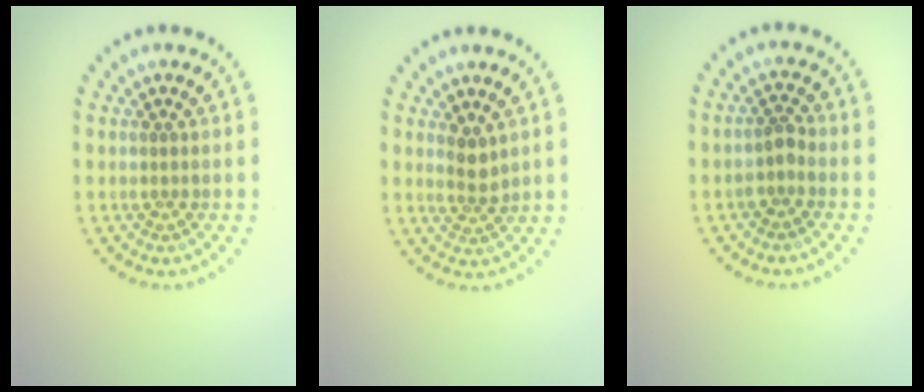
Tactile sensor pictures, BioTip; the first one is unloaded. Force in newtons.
{"total": 1.6, "press": 1.4, "slide": 0.8}
{"total": 1.3, "press": 1.1, "slide": 0.6}